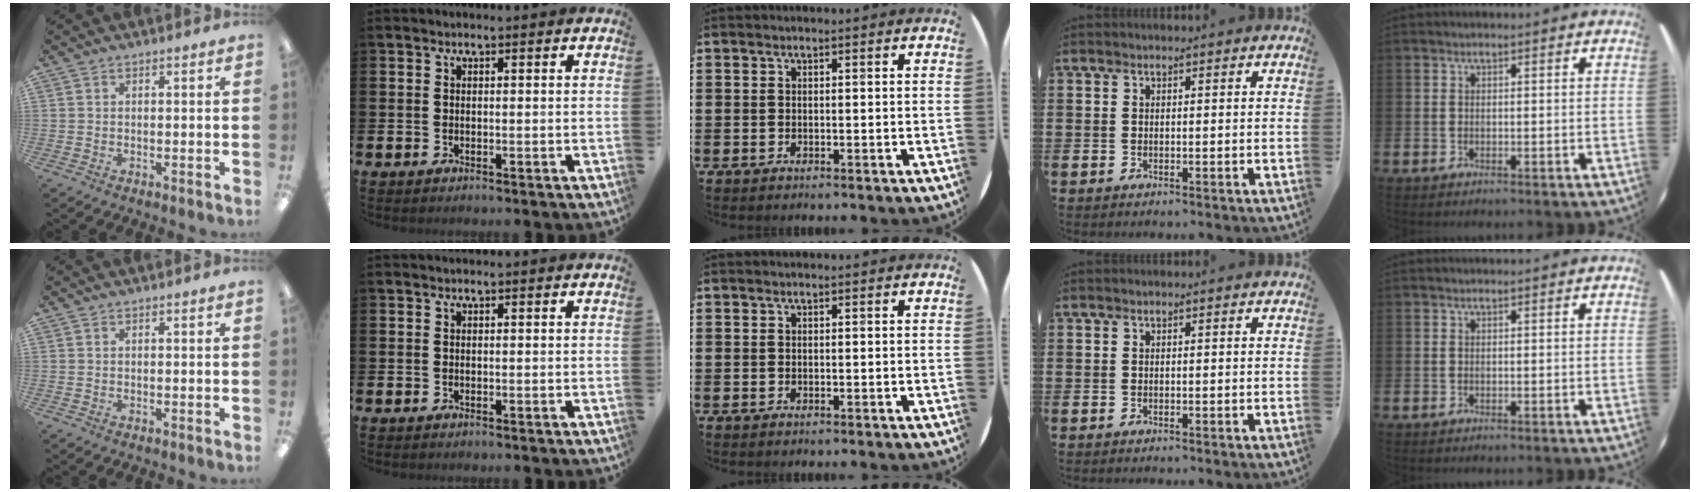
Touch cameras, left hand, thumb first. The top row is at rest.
{}